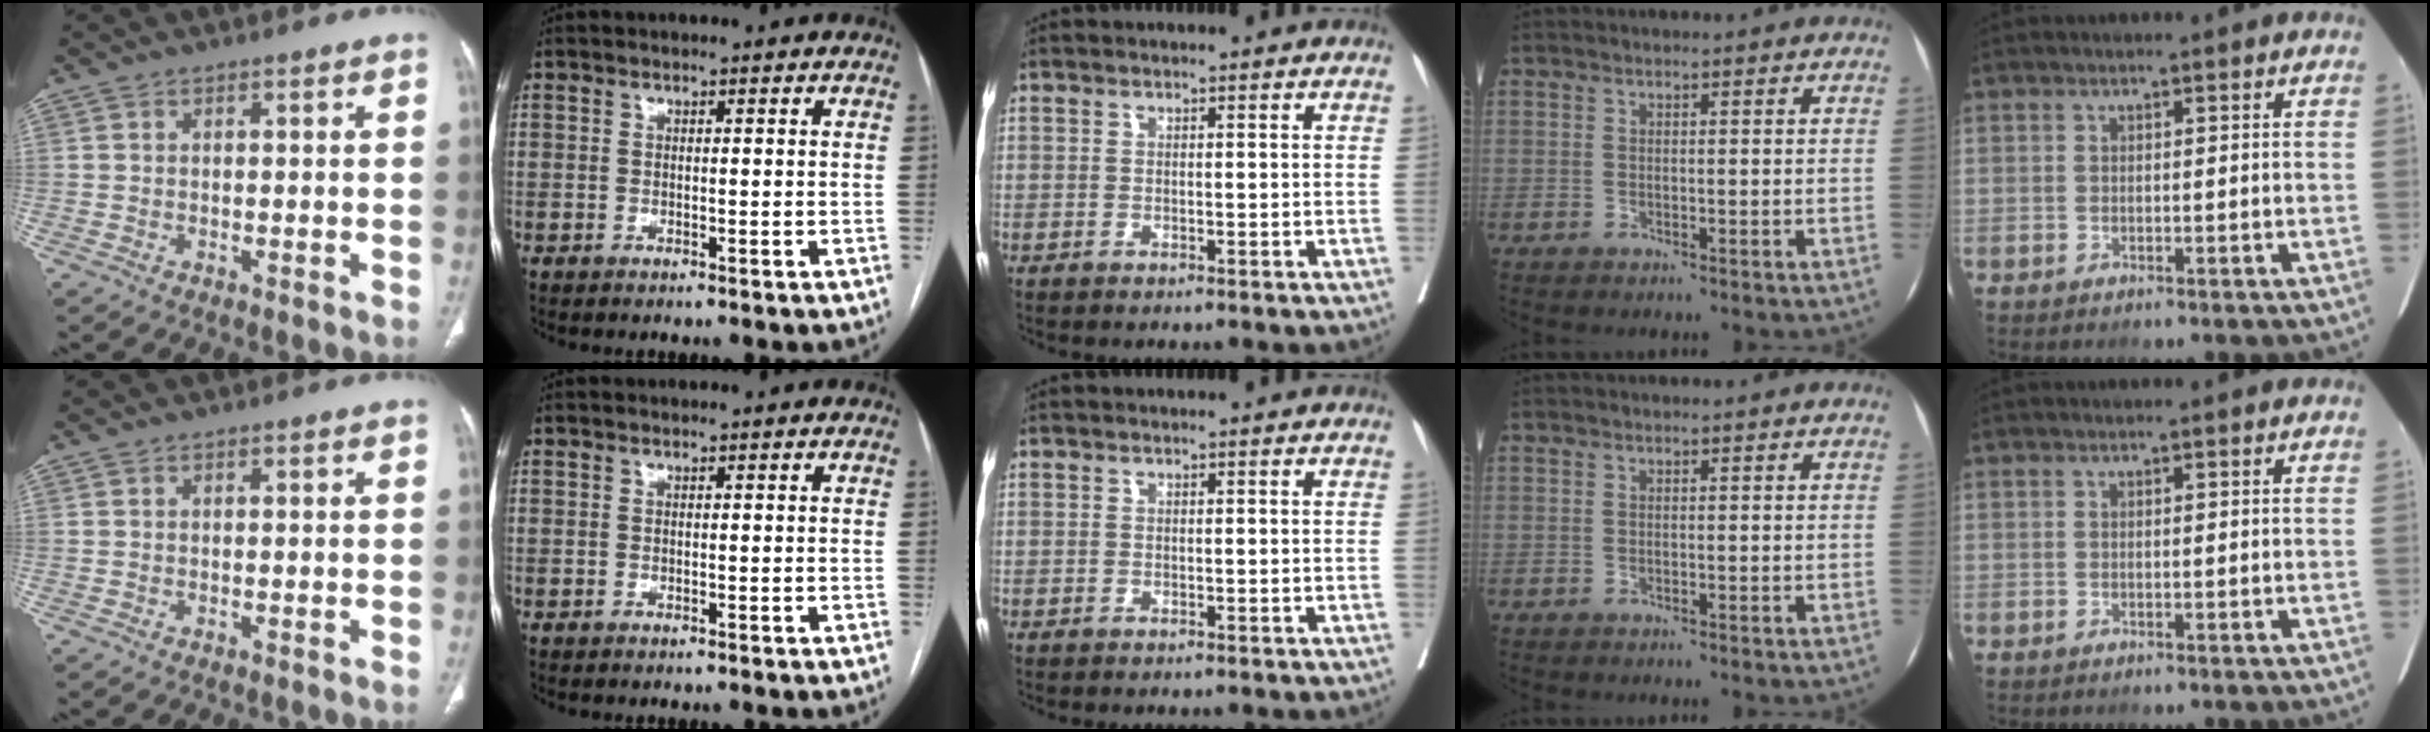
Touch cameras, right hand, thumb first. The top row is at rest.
{}